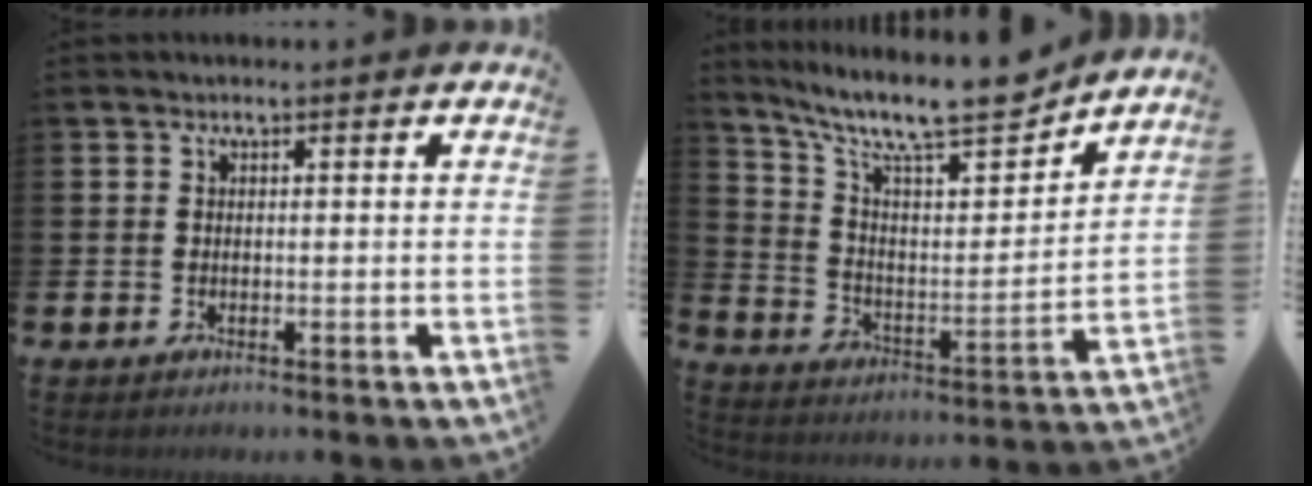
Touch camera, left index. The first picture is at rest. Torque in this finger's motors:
{"motor_torque": [0.42, -0.53, 0.78, 0.21]}